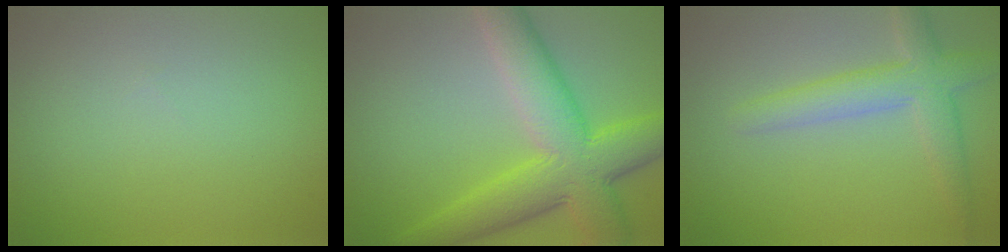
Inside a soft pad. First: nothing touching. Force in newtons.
{"total": 9.0, "press": 9.0, "slide": 0.2}
{"total": 4.2, "press": 4.2, "slide": 0.0}